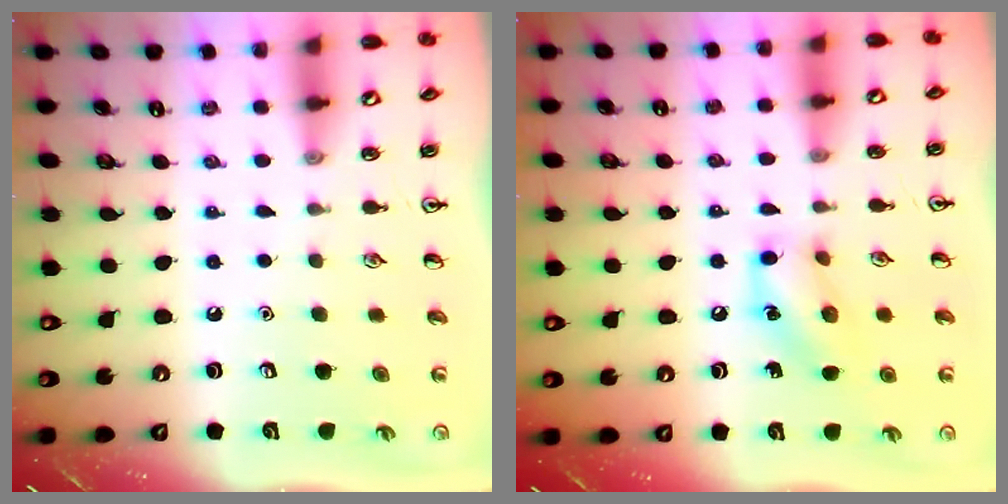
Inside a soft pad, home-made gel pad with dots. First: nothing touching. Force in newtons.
{"total": 10.8, "press": 10.7, "slide": 1.5}